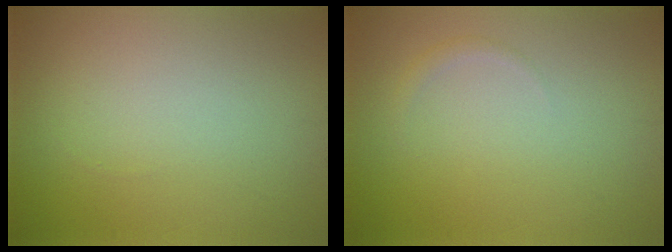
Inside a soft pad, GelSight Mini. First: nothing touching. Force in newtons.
{"total": 0.7, "press": 0.7, "slide": 0.0}